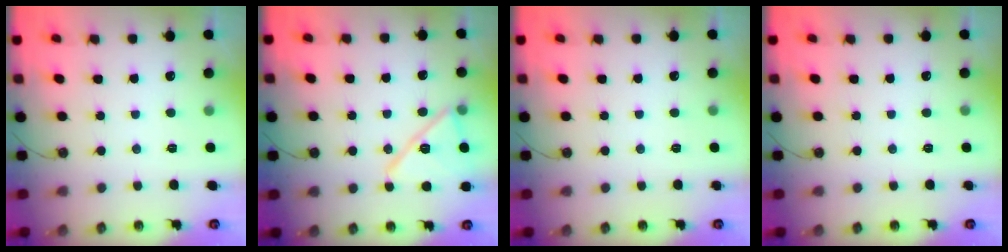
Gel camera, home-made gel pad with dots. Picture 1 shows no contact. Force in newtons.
{"total": 14.0, "press": 13.9, "slide": 0.7}
{"total": 0.0}
{"total": 0.0}